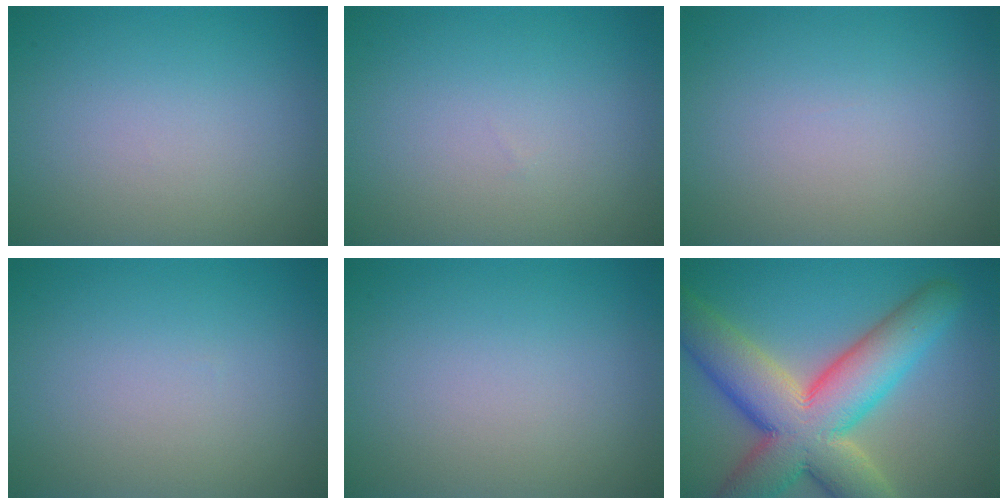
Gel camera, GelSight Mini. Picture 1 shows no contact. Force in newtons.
{"total": 0.0}
{"total": 0.0}
{"total": 0.0}
{"total": 0.0}
{"total": 12.6, "press": 12.6, "slide": 1.1}